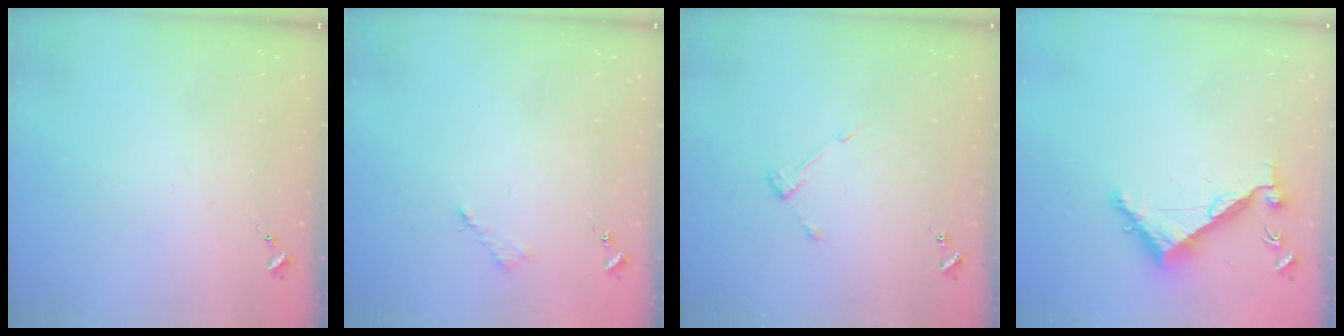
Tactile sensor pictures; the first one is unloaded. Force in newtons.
{"total": 2.6, "press": 2.5, "slide": 0.3}
{"total": 4.7, "press": 4.7, "slide": 0.6}
{"total": 7.2, "press": 7.2, "slide": 0.3}